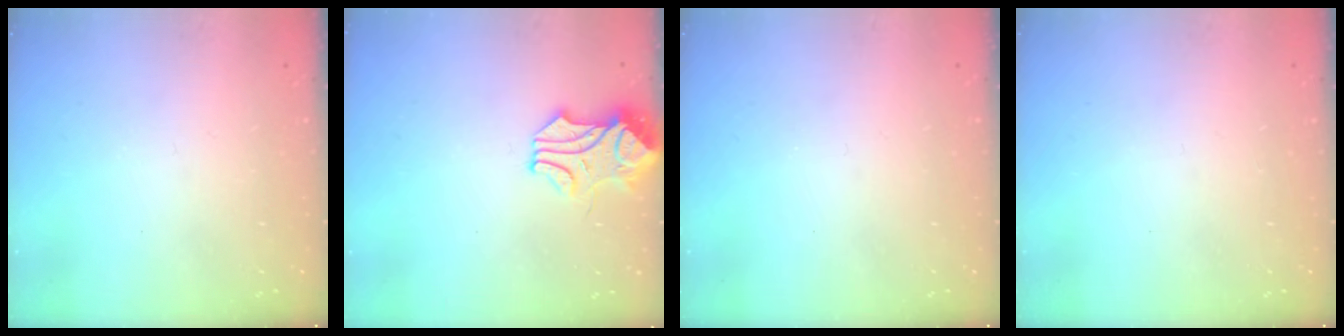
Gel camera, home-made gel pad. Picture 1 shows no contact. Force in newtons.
{"total": 1.4, "press": 1.4, "slide": 0.0}
{"total": 0.0}
{"total": 0.0}